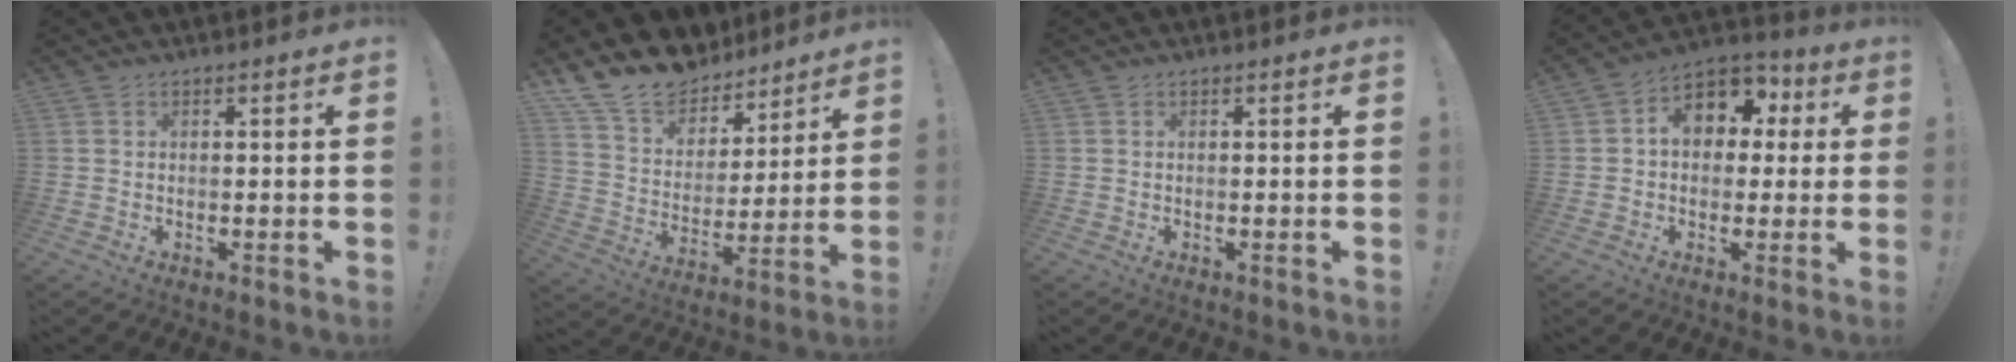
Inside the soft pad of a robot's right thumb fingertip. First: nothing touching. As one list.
[{"total": 15.3, "force": [12.8, 7.7, 3.5], "torque": [-0.075, -0.102, 0.240]}, {"total": 0.0}, {"total": 10.9, "force": [2.7, 8.3, 6.6], "torque": [-0.093, -0.004, 0.056]}]